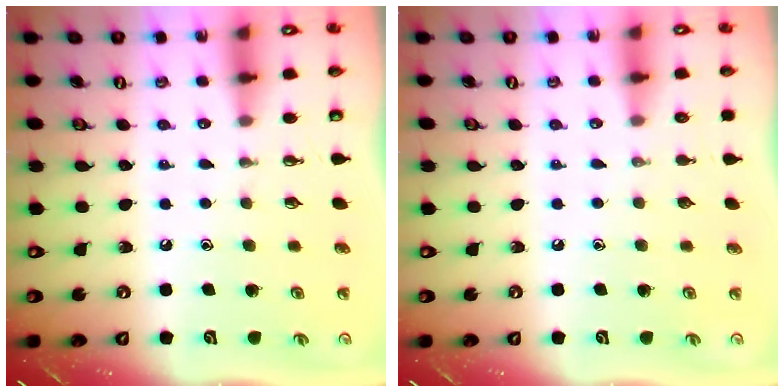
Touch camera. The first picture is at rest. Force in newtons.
{"total": 0.0}